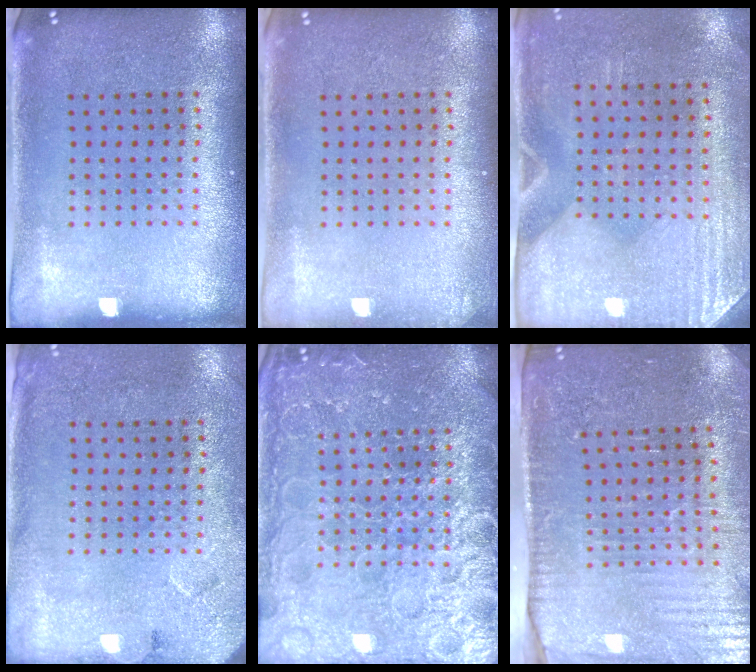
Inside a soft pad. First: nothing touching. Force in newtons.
{"total": 0.6, "press": 0.6, "slide": 0.0}
{"total": 2.9, "press": 2.5, "slide": 1.4}
{"total": 2.7, "press": 2.2, "slide": 1.6}
{"total": 7.0, "press": 7.0, "slide": 1.0}
{"total": 3.7, "press": 3.5, "slide": 1.2}